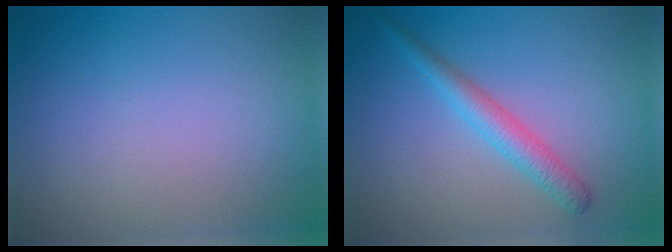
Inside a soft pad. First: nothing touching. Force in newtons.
{"total": 2.7, "press": 2.7, "slide": 0.1}